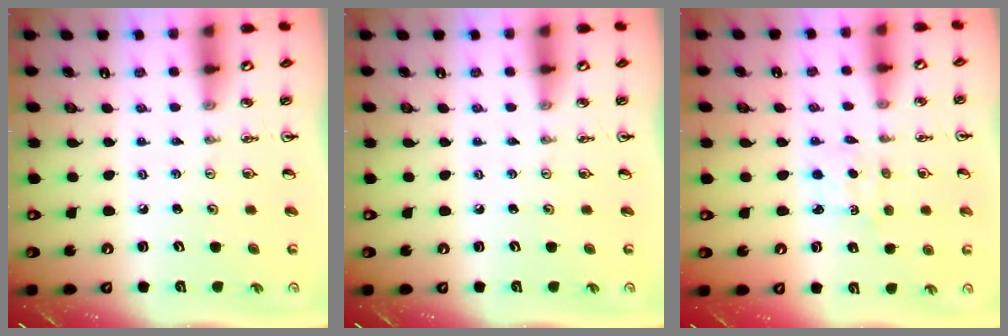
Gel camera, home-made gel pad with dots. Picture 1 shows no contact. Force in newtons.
{"total": 0.0}
{"total": 2.5, "press": 2.5, "slide": 0.3}